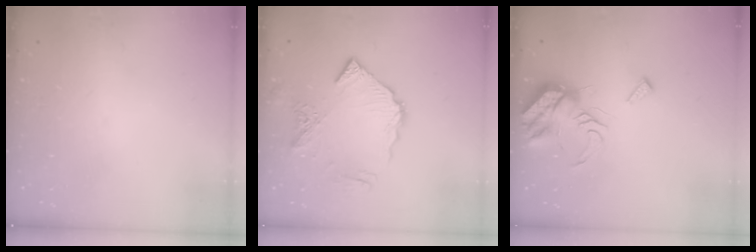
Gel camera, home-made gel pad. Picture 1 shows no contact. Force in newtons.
{"total": 12.6, "press": 12.5, "slide": 1.6}
{"total": 8.6, "press": 8.6, "slide": 0.6}